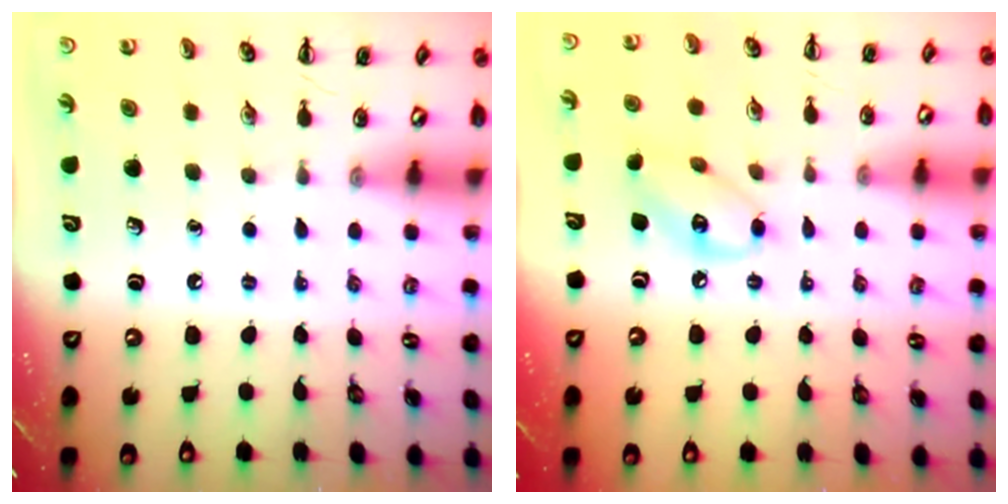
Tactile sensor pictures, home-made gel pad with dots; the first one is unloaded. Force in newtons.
{"total": 7.9, "press": 7.8, "slide": 1.3}